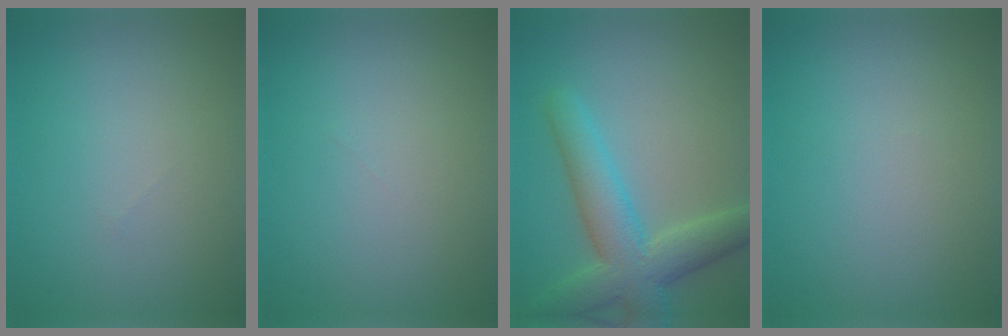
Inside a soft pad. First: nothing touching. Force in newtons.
{"total": 0.0}
{"total": 6.7, "press": 6.7, "slide": 0.5}
{"total": 0.0}